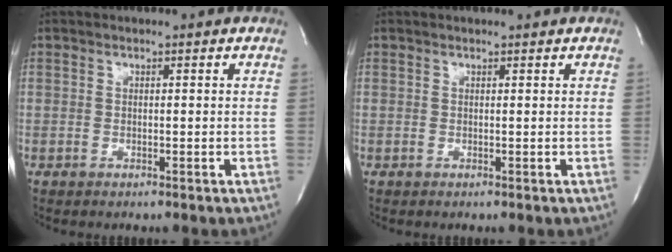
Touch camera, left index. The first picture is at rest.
{"total": 0.9, "force": [0.9, 0.0, 0.1], "torque": [-0.002, 0.009, 0.008]}